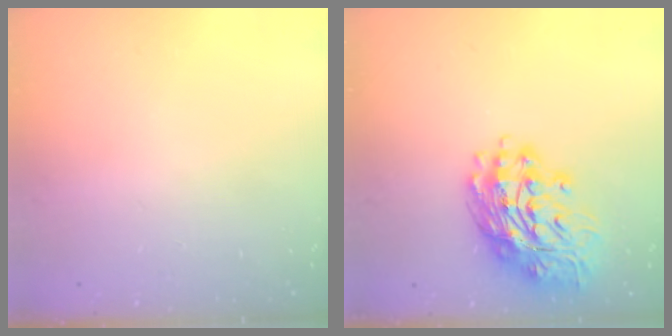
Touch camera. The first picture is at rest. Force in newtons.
{"total": 16.8, "press": 16.7, "slide": 1.9}